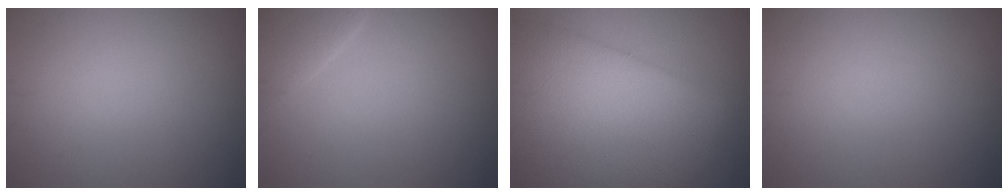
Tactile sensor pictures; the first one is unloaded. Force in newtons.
{"total": 2.0, "press": 2.0, "slide": 0.2}
{"total": 13.5, "press": 13.5, "slide": 0.4}
{"total": 0.0}